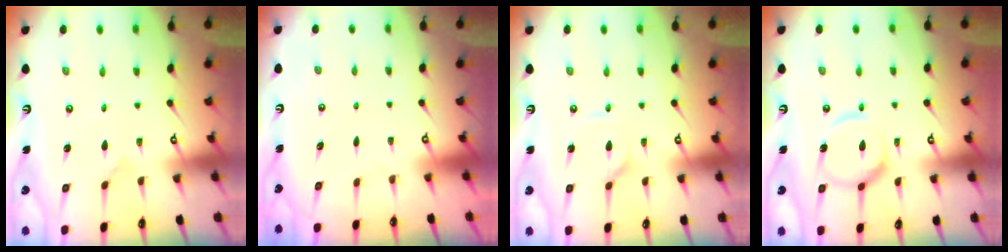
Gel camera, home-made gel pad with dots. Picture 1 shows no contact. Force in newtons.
{"total": 0.0}
{"total": 1.2, "press": 1.2, "slide": 0.0}
{"total": 13.7, "press": 13.6, "slide": 1.2}